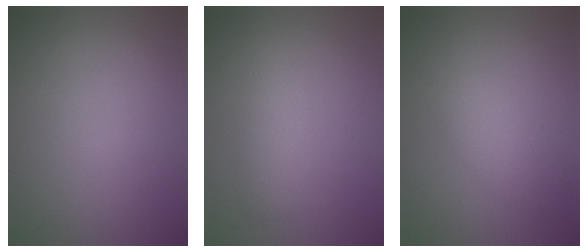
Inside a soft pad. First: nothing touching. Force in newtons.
{"total": 2.4, "press": 2.4, "slide": 0.1}
{"total": 2.5, "press": 2.5, "slide": 0.0}